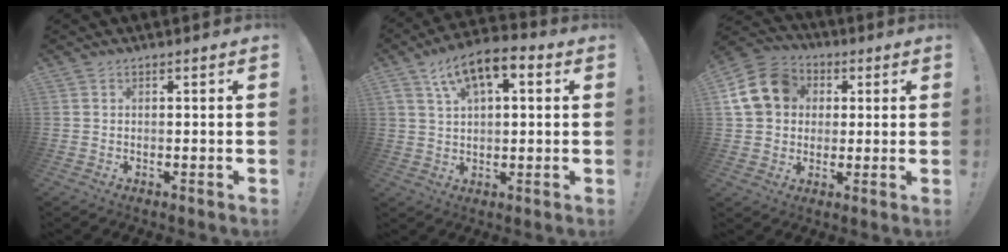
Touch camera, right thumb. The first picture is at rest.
{"total": 10.4, "force": [4.6, 5.0, 7.9], "torque": [-0.129, -0.009, 0.086]}
{"total": 15.4, "force": [3.7, 13.0, 7.4], "torque": [-0.113, 0.000, 0.076]}